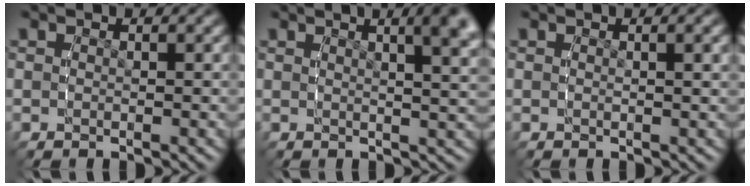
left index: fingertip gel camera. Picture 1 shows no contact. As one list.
[{"total": 6.7, "force": [3.3, 1.9, 5.5], "torque": [-0.054, 0.015, 0.047]}, {"total": 0.6, "force": [0.3, -0.3, 0.5], "torque": [-0.007, -0.002, 0.008]}]